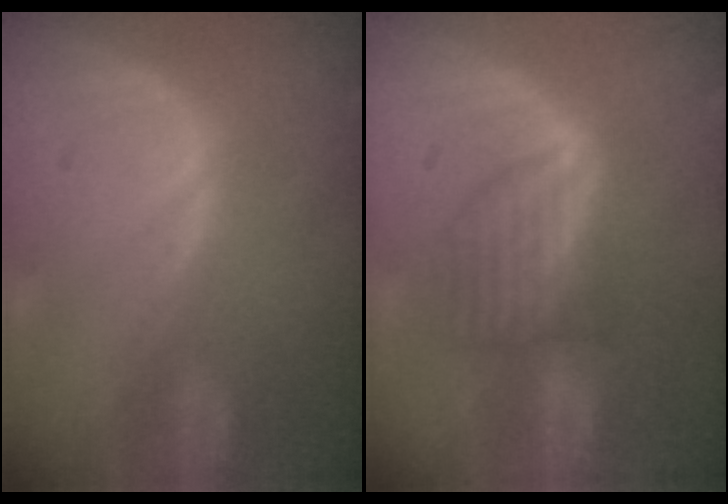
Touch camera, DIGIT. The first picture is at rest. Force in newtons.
{"total": 5.9, "press": 5.6, "slide": 1.8}